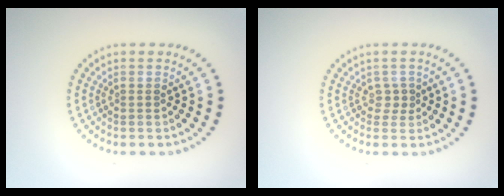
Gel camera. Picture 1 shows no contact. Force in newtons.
{"total": 1.0, "press": 0.8, "slide": 0.5}